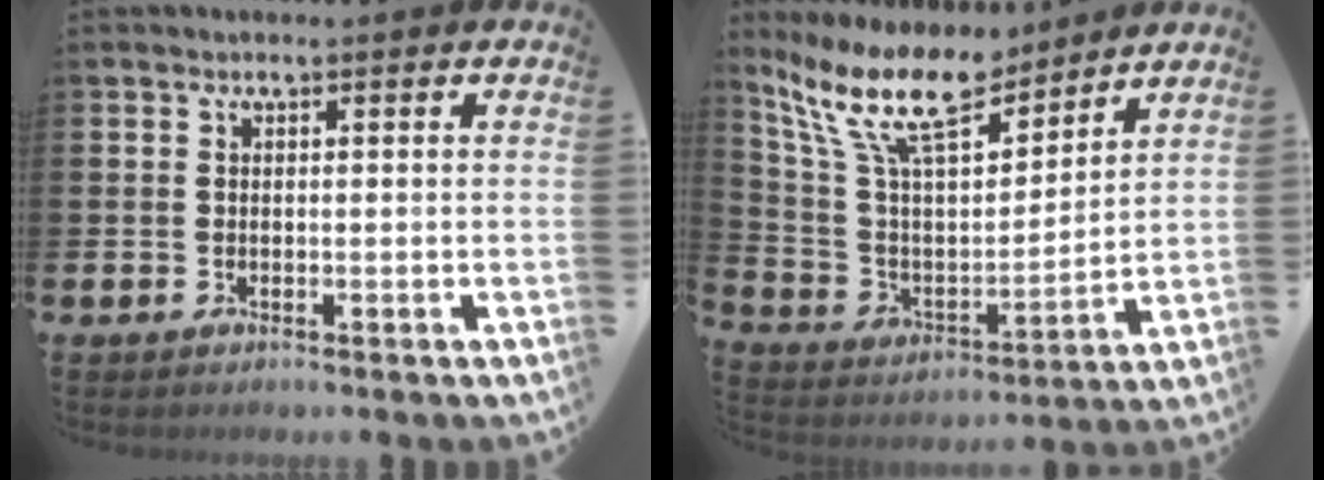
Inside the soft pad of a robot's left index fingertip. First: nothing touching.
{"total": 12.5, "force": [10.2, 3.6, 6.2], "torque": [-0.161, -0.047, 0.185]}